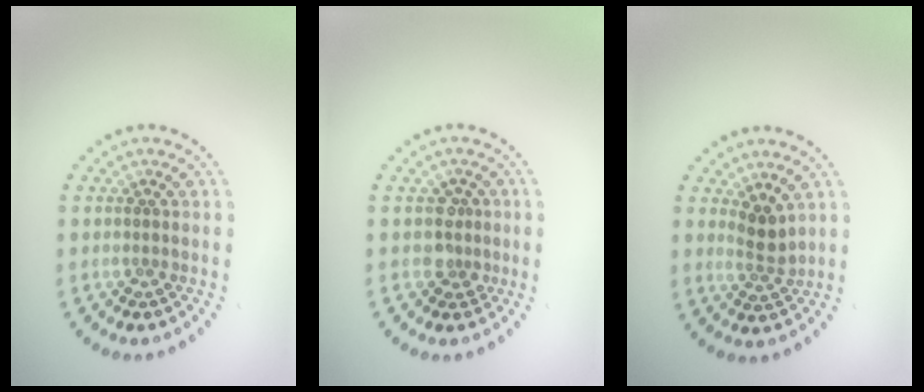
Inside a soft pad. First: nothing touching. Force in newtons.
{"total": 1.9, "press": 1.5, "slide": 1.1}
{"total": 2.0, "press": 1.5, "slide": 1.3}